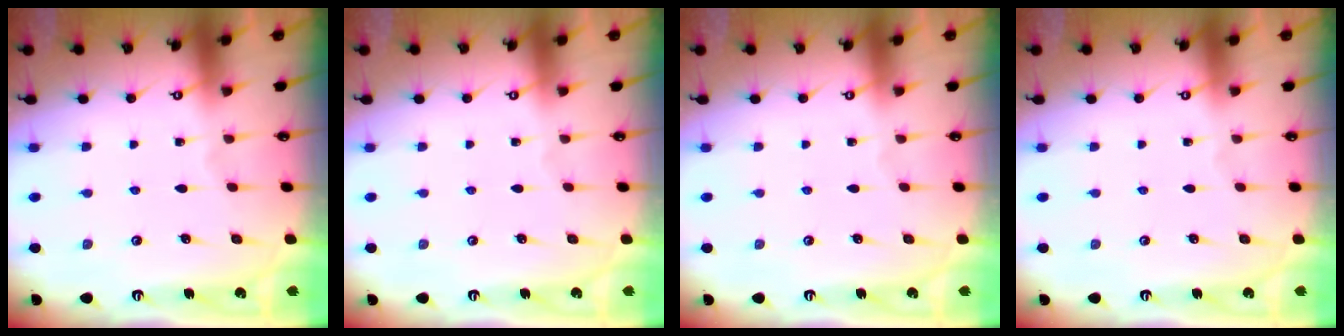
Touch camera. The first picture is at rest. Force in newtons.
{"total": 0.0}
{"total": 0.0}
{"total": 0.0}